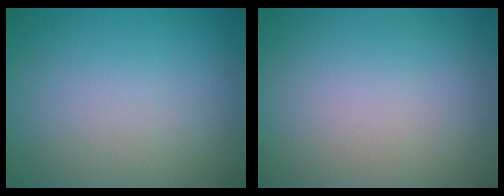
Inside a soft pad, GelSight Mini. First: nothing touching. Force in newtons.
{"total": 0.0}